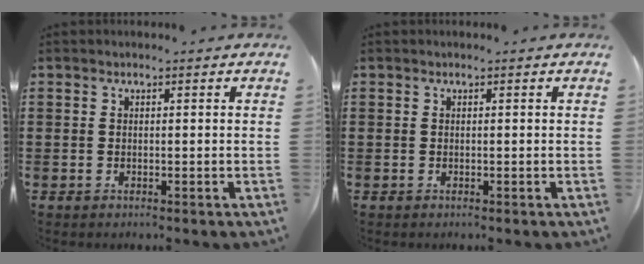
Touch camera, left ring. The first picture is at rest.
{"total": 0.0}